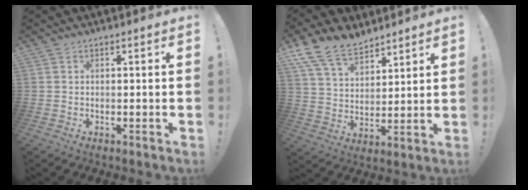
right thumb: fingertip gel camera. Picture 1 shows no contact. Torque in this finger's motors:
{"motor_torque": [0.64, 0.83, 0.19, 0.10, 0.09]}